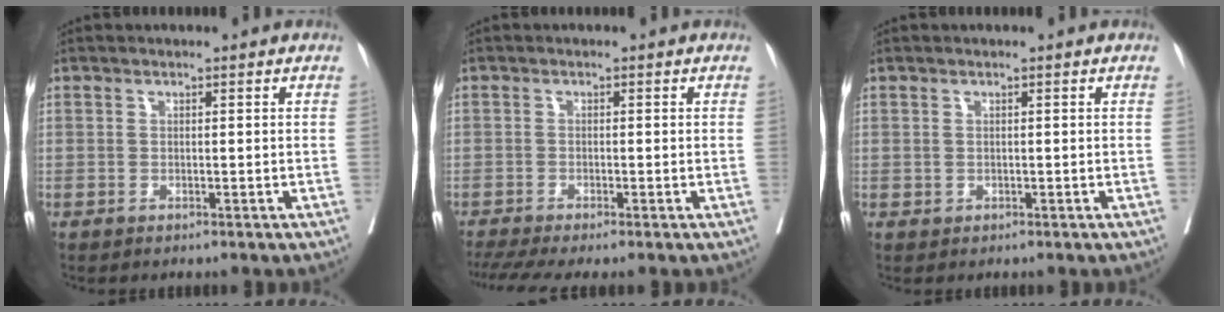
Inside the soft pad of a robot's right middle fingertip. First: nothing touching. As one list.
[{"total": 5.7, "force": [-4.4, 0.2, 3.5], "torque": [-0.060, -0.011, -0.076]}, {"total": 0.0}]